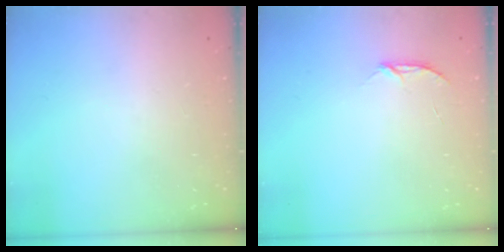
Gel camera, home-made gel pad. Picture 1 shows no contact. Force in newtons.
{"total": 3.1, "press": 3.0, "slide": 0.4}